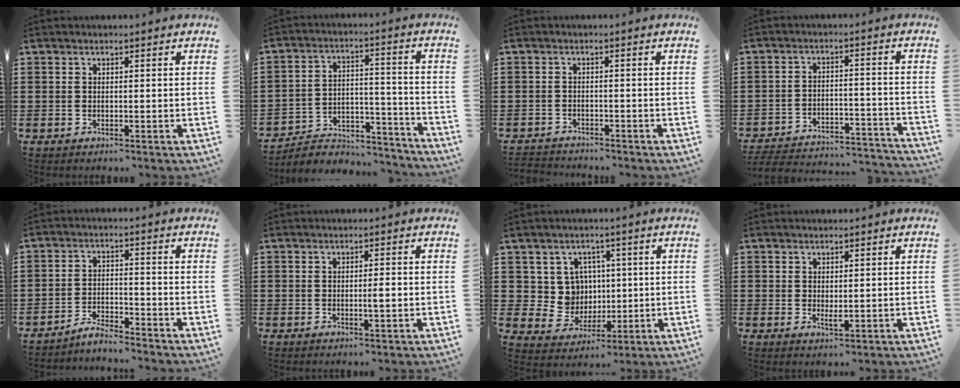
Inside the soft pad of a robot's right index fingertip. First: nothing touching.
{"total": 4.6, "force": [-4.2, 1.7, 0.8], "torque": [-0.017, 0.008, -0.086]}
{"total": 1.8, "force": [-1.8, 0.2, -0.1], "torque": [-0.003, 0.000, -0.040]}
{"total": 4.3, "force": [-4.1, 0.5, 1.2], "torque": [-0.032, -0.008, -0.087]}
{"total": 3.6, "force": [-3.5, 0.0, 0.4], "torque": [-0.013, 0.003, -0.073]}
{"total": 2.1, "force": [-0.3, 0.1, 2.0], "torque": [-0.036, -0.004, -0.006]}
{"total": 6.9, "force": [1.9, 6.3, 2.1], "torque": [-0.056, 0.001, 0.038]}
{"total": 1.4, "force": [0.4, 0.6, 1.2], "torque": [-0.023, -0.002, 0.008]}